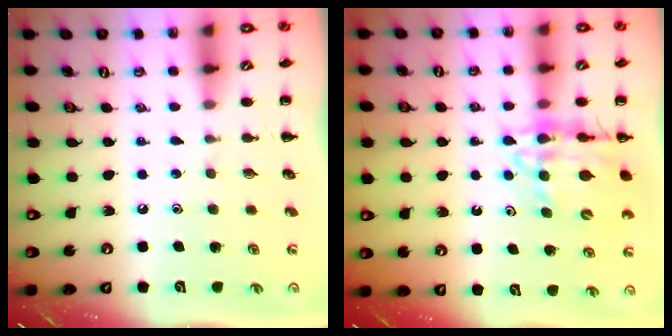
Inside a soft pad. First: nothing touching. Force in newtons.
{"total": 12.3, "press": 11.8, "slide": 3.5}